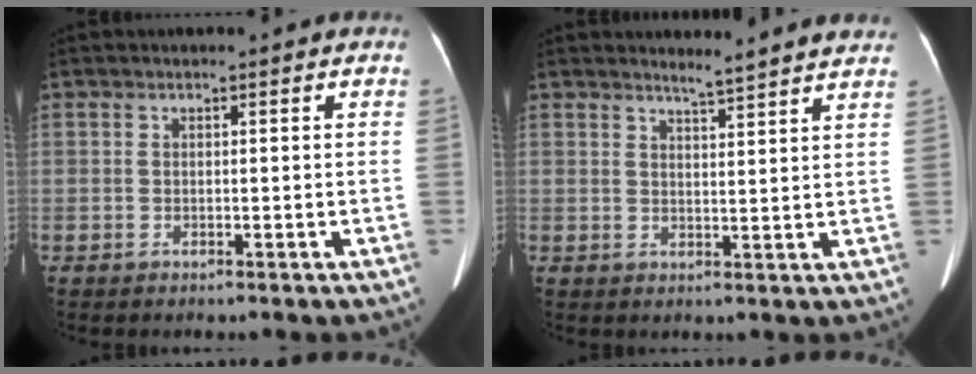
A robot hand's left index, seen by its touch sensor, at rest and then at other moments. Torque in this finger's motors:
{"motor_torque": [-0.13, -0.13, 0.07, 0.03]}